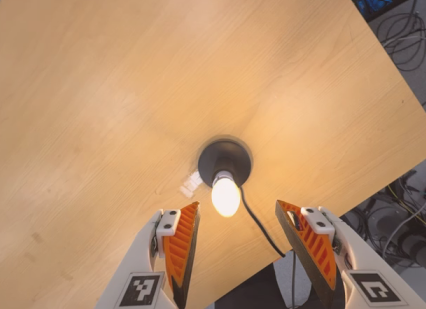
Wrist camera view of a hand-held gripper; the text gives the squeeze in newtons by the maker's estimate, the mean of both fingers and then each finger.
{"total": 0.0}